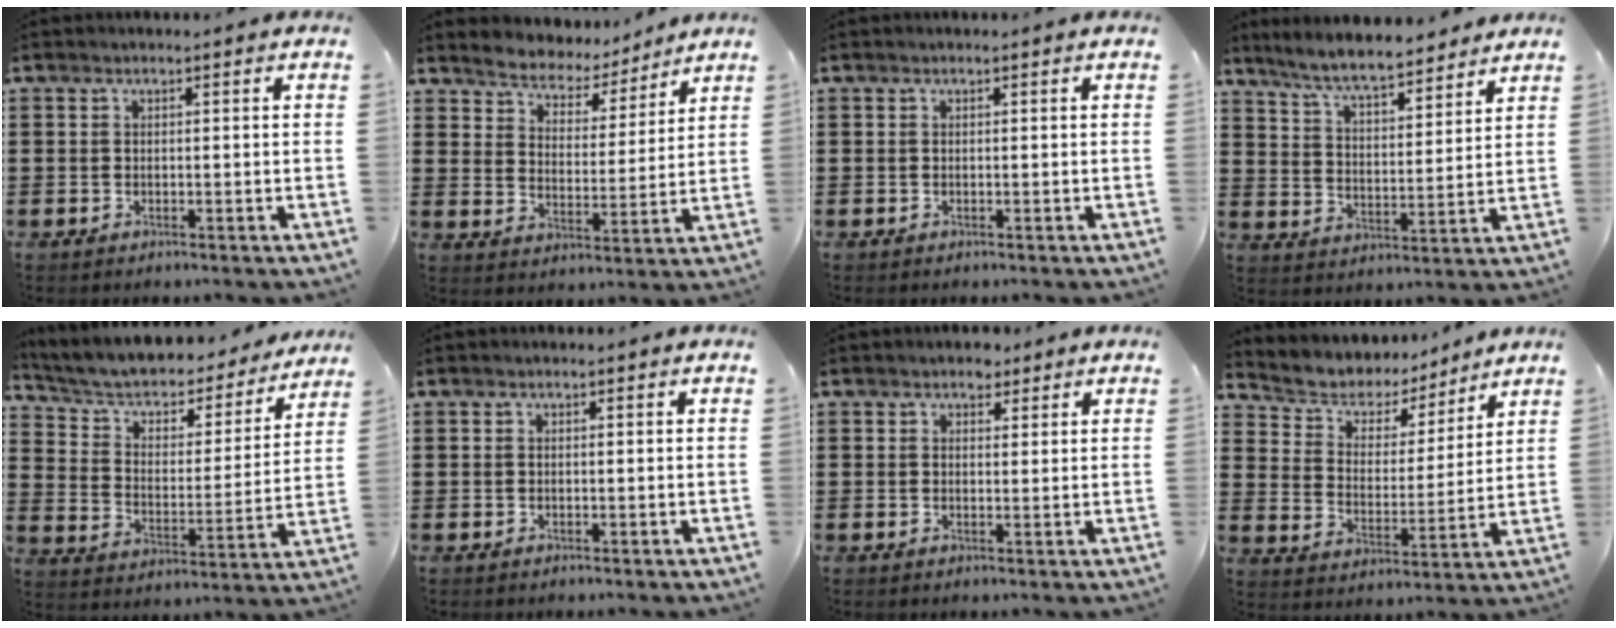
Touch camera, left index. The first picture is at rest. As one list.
[{"total": 4.7, "force": [4.6, 0.7, -0.5], "torque": [-0.021, -0.037, 0.075]}, {"total": 0.0}, {"total": 7.1, "force": [6.4, 0.7, 2.9], "torque": [-0.081, -0.028, 0.114]}, {"total": 4.4, "force": [3.2, 2.7, 1.7], "torque": [-0.055, -0.024, 0.045]}, {"total": 0.0}, {"total": 2.3, "force": [1.8, 1.3, 0.6], "torque": [-0.008, 0.004, 0.032]}, {"total": 5.5, "force": [4.8, 2.6, 0.5], "torque": [-0.046, -0.029, 0.081]}]